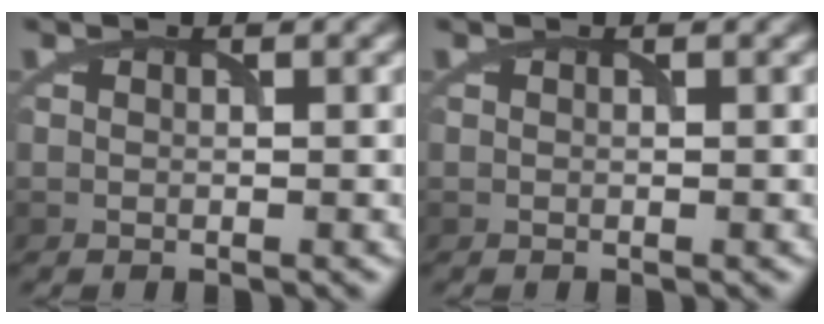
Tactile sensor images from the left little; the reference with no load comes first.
{"total": 0.0}